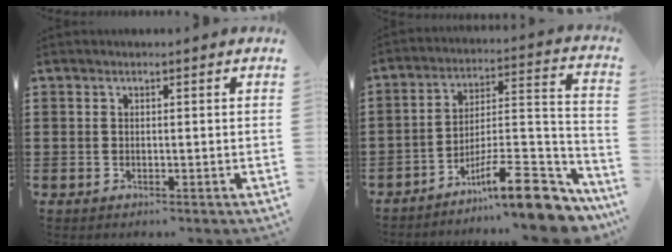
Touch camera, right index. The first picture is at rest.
{"total": 13.1, "force": [-9.4, 2.6, 8.7], "torque": [-0.109, 0.029, -0.164]}